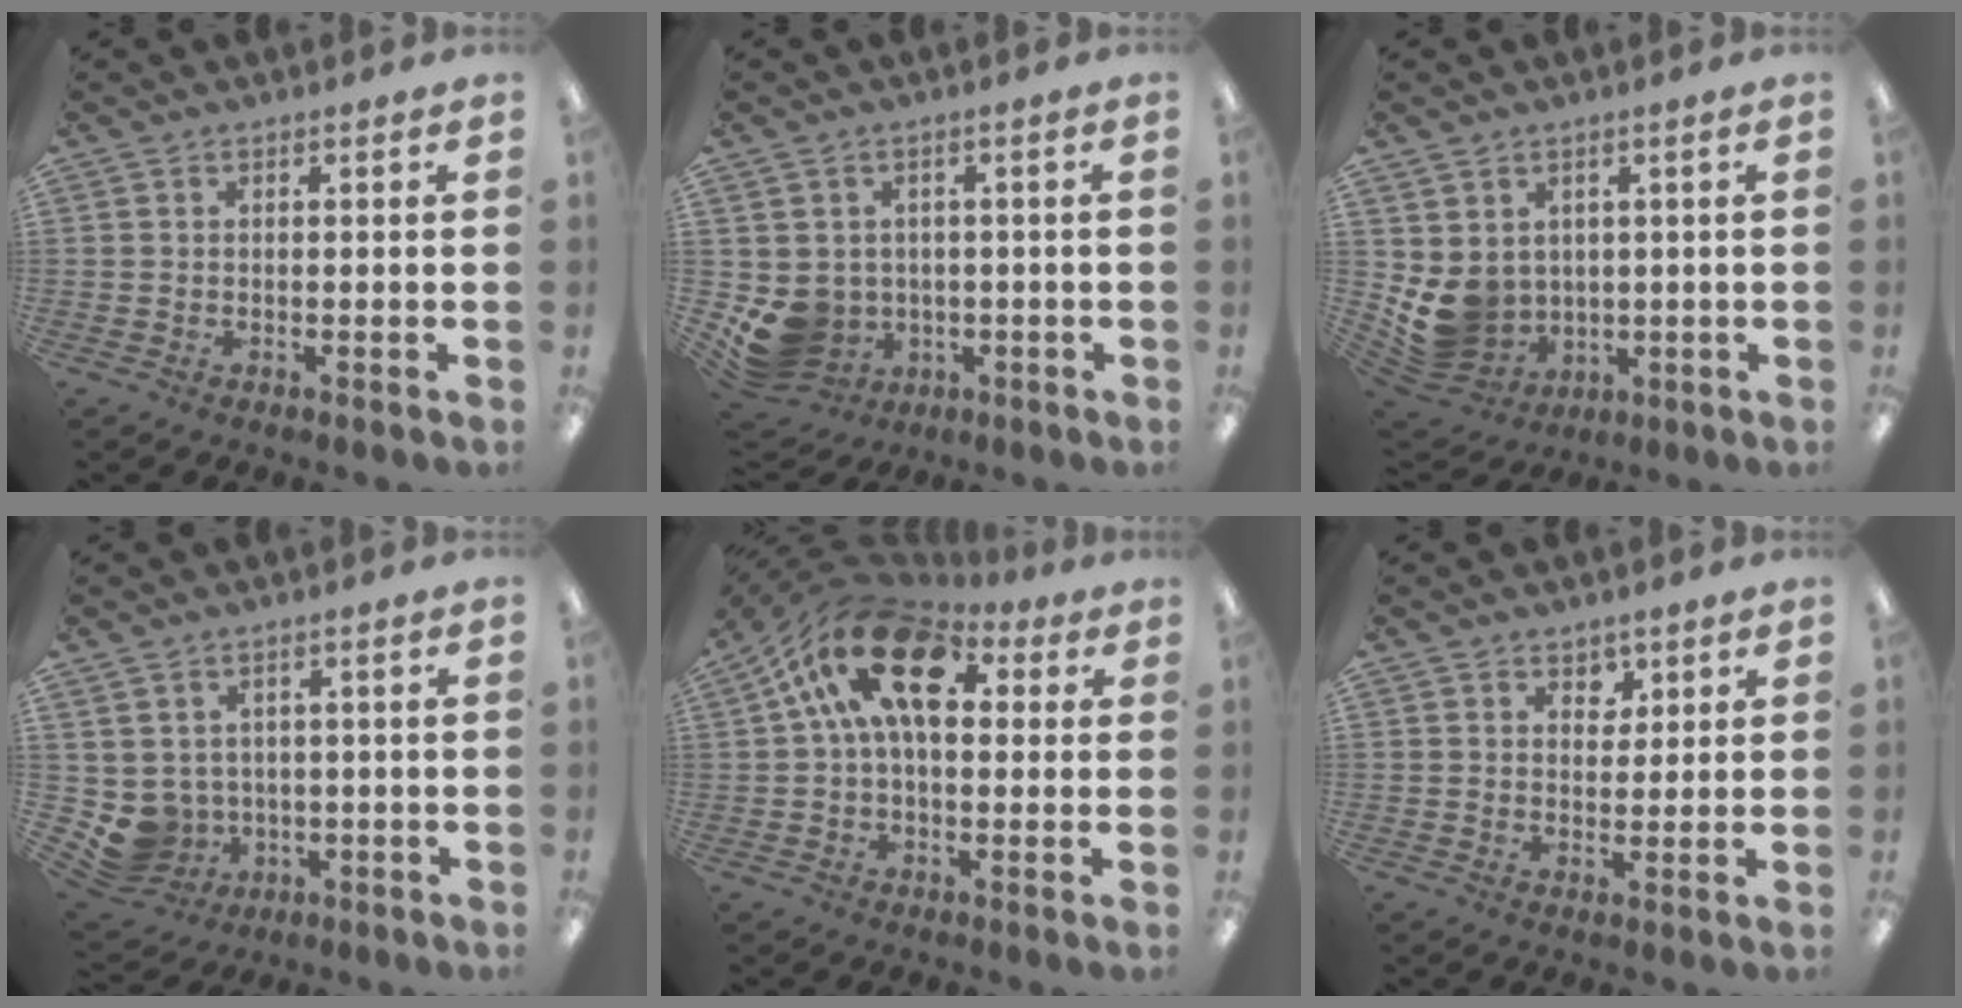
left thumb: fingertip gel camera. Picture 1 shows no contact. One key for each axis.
{"total": 7.0, "fx": -1.3, "fy": 6.6, "fz": 2.0, "tx": -0.075, "ty": -0.003, "tz": -0.018}
{"total": 8.4, "fx": 1.8, "fy": 7.7, "fz": 2.9, "tx": -0.083, "ty": -0.025, "tz": 0.045}
{"total": 5.8, "fx": 0.4, "fy": 5.7, "fz": 1.1, "tx": -0.062, "ty": -0.007, "tz": 0.016}
{"total": 17.6, "fx": 5.9, "fy": 9.7, "fz": 13.5, "tx": -0.255, "ty": -0.011, "tz": 0.100}
{"total": 3.4, "fx": 2.3, "fy": 2.3, "fz": 0.9, "tx": 0.000, "ty": -0.008, "tz": 0.038}